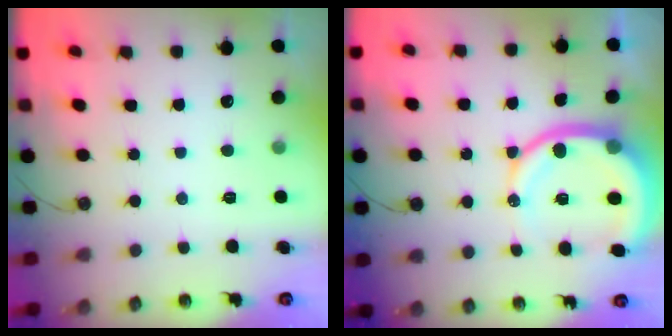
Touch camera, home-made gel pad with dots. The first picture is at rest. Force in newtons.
{"total": 13.6, "press": 13.5, "slide": 1.6}